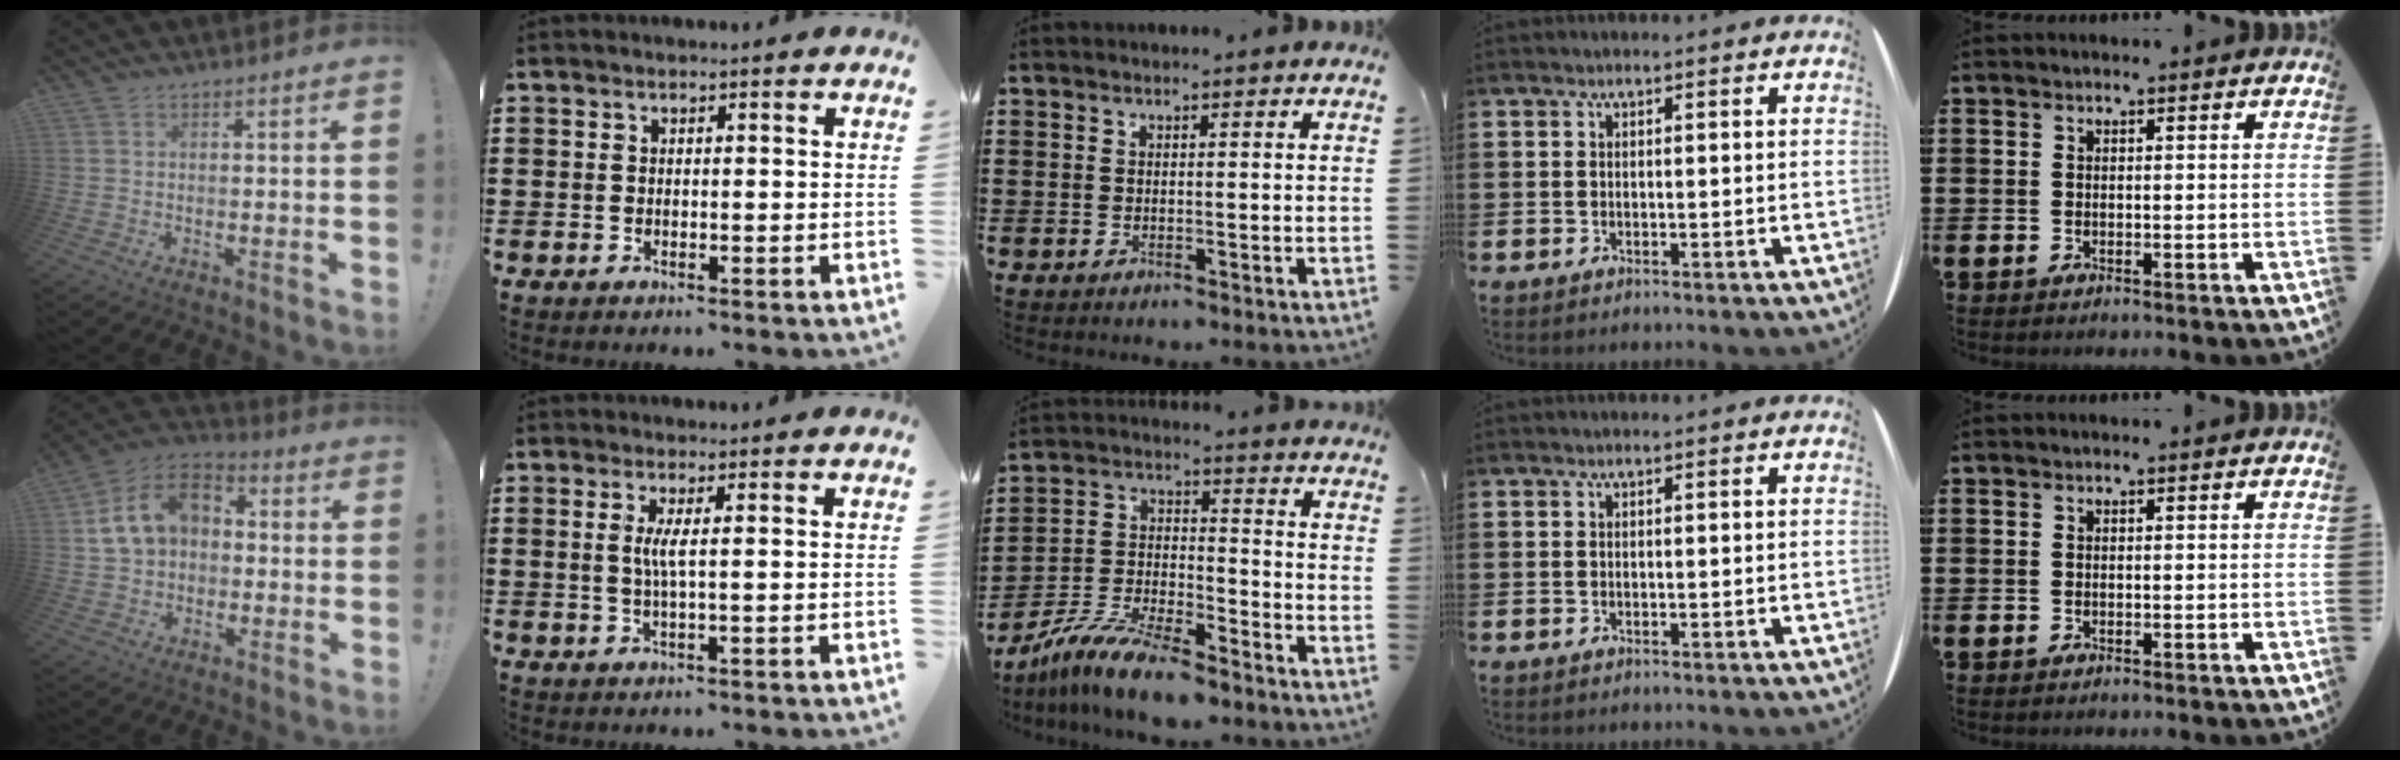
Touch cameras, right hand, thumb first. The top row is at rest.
{"thumb": {"total": 13.6, "force": [2.9, 9.9, 8.9], "torque": [-0.152, 0.018, 0.060]}, "index": {"total": 2.9, "force": [0.3, -0.1, 2.8], "torque": [-0.057, -0.006, 0.002]}, "middle": {"total": 9.4, "force": [-8.5, 1.3, 3.9], "torque": [-0.082, 0.016, -0.166]}}